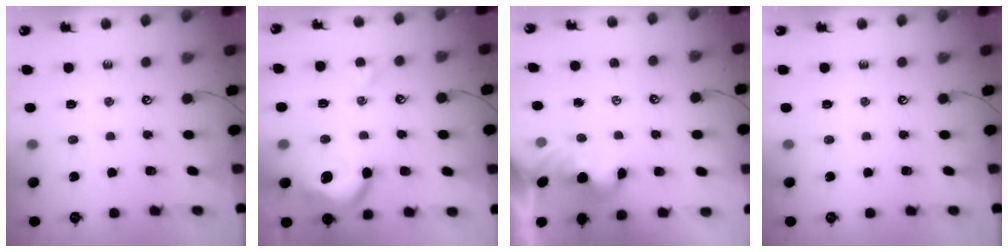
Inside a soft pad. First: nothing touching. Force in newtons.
{"total": 9.4, "press": 9.3, "slide": 1.6}
{"total": 1.6, "press": 1.5, "slide": 0.6}
{"total": 0.0}